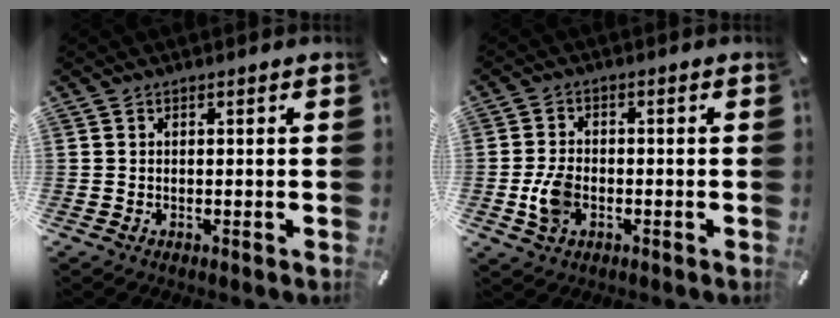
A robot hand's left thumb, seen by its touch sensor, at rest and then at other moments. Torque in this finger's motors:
{"motor_torque": [-0.22, 0.52, 0.10, 0.00, 0.03]}